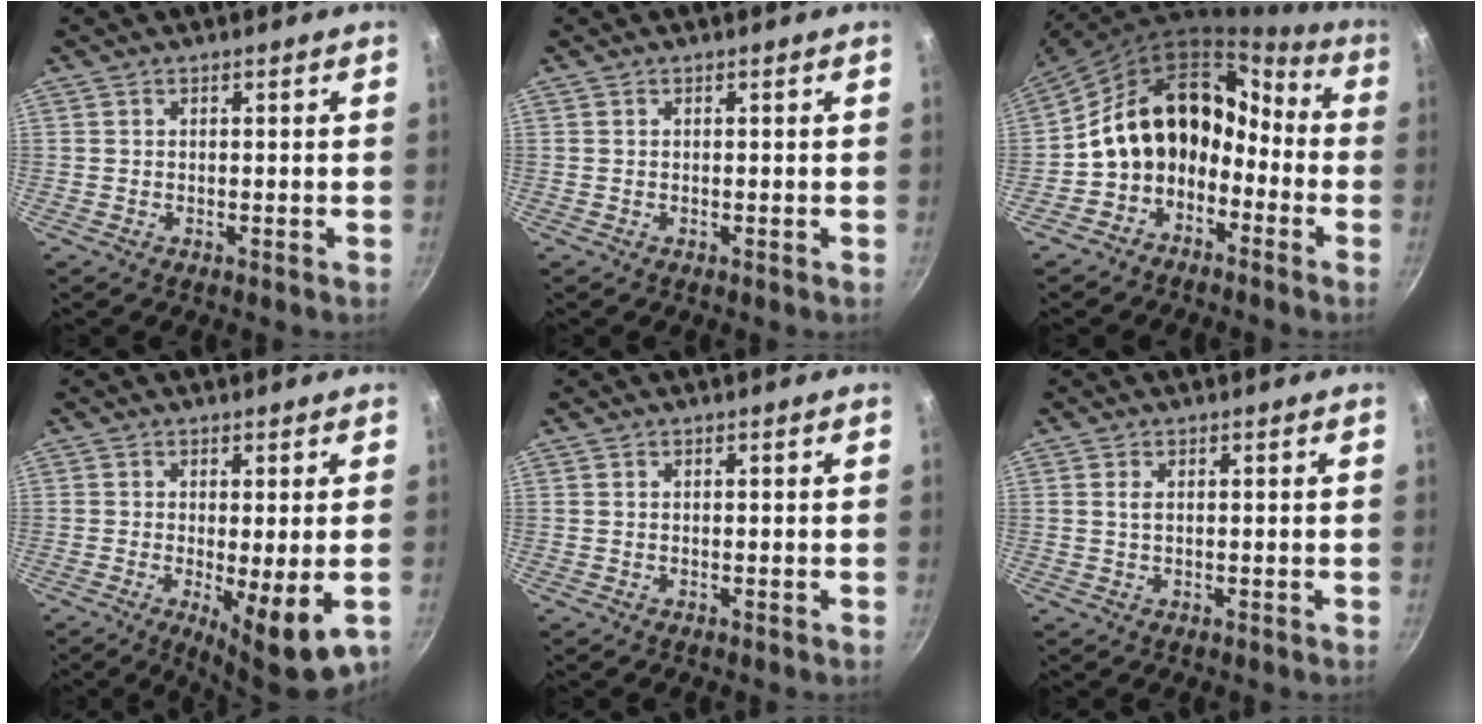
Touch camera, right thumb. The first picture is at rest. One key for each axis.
{"total": 0.0}
{"total": 16.7, "fx": -4.8, "fy": 12.8, "fz": 9.6, "tx": -0.135, "ty": 0.090, "tz": -0.095}
{"total": 8.7, "fx": -1.7, "fy": 2.0, "fz": 8.3, "tx": -0.117, "ty": -0.015, "tz": -0.015}
{"total": 0.0}
{"total": 1.2, "fx": 0.2, "fy": 0.5, "fz": 1.0, "tx": -0.020, "ty": 0.001, "tz": 0.004}